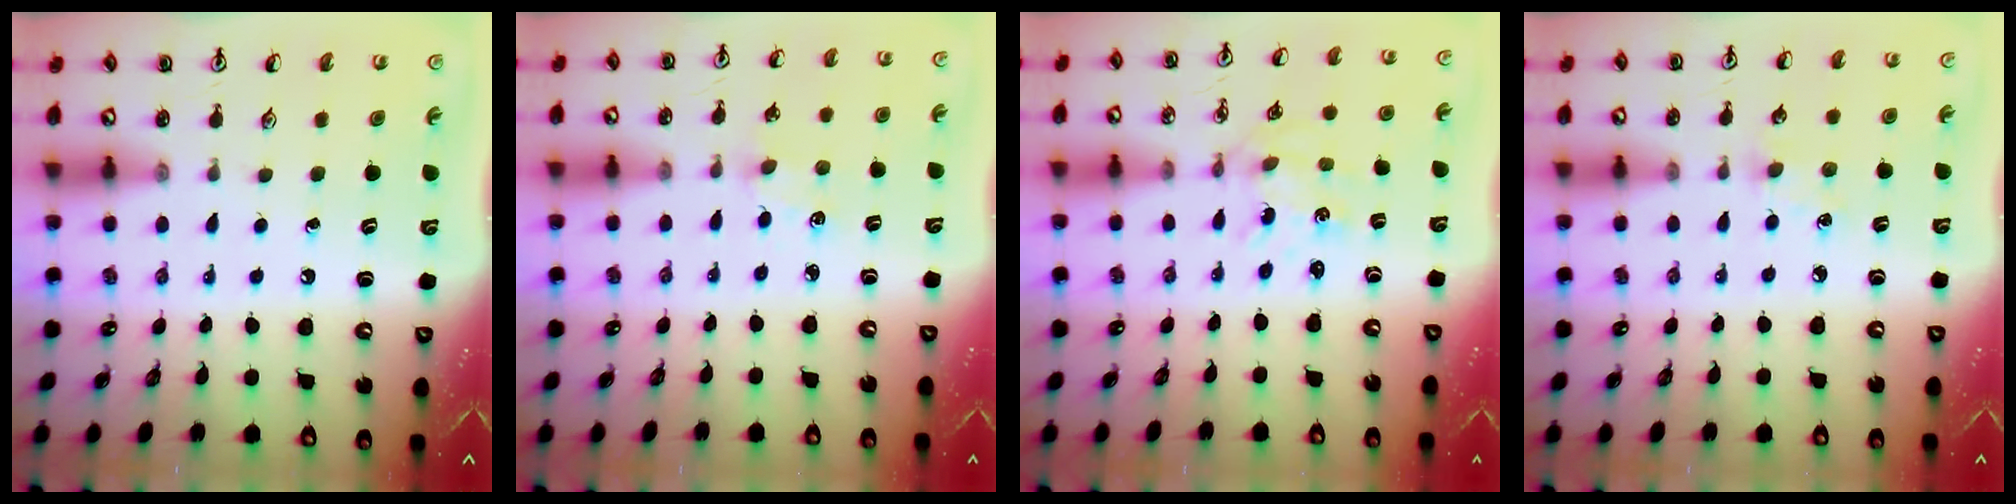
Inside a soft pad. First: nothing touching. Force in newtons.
{"total": 1.7, "press": 1.7, "slide": 0.3}
{"total": 1.1, "press": 1.1, "slide": 0.1}
{"total": 3.3, "press": 3.3, "slide": 0.5}